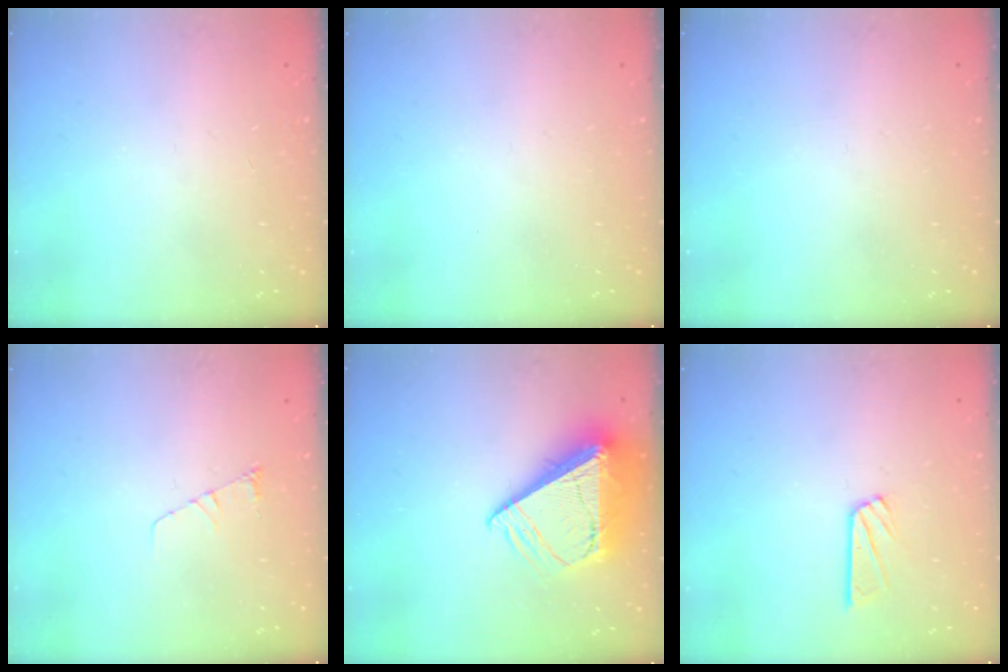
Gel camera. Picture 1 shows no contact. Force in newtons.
{"total": 0.0}
{"total": 0.0}
{"total": 3.6, "press": 3.6, "slide": 0.4}
{"total": 14.6, "press": 14.5, "slide": 1.5}
{"total": 7.5, "press": 7.5, "slide": 0.6}